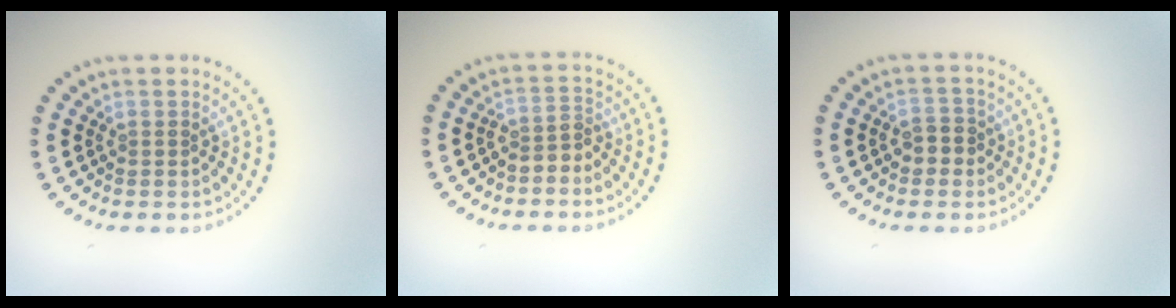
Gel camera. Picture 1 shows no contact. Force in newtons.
{"total": 2.0, "press": 1.4, "slide": 1.3}
{"total": 1.9, "press": 1.9, "slide": 0.5}